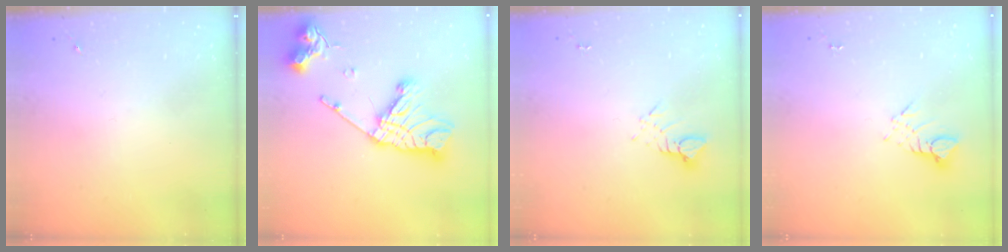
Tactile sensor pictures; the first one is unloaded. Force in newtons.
{"total": 20.7, "press": 20.6, "slide": 1.9}
{"total": 3.1, "press": 3.1, "slide": 0.2}
{"total": 3.5, "press": 3.5, "slide": 0.3}